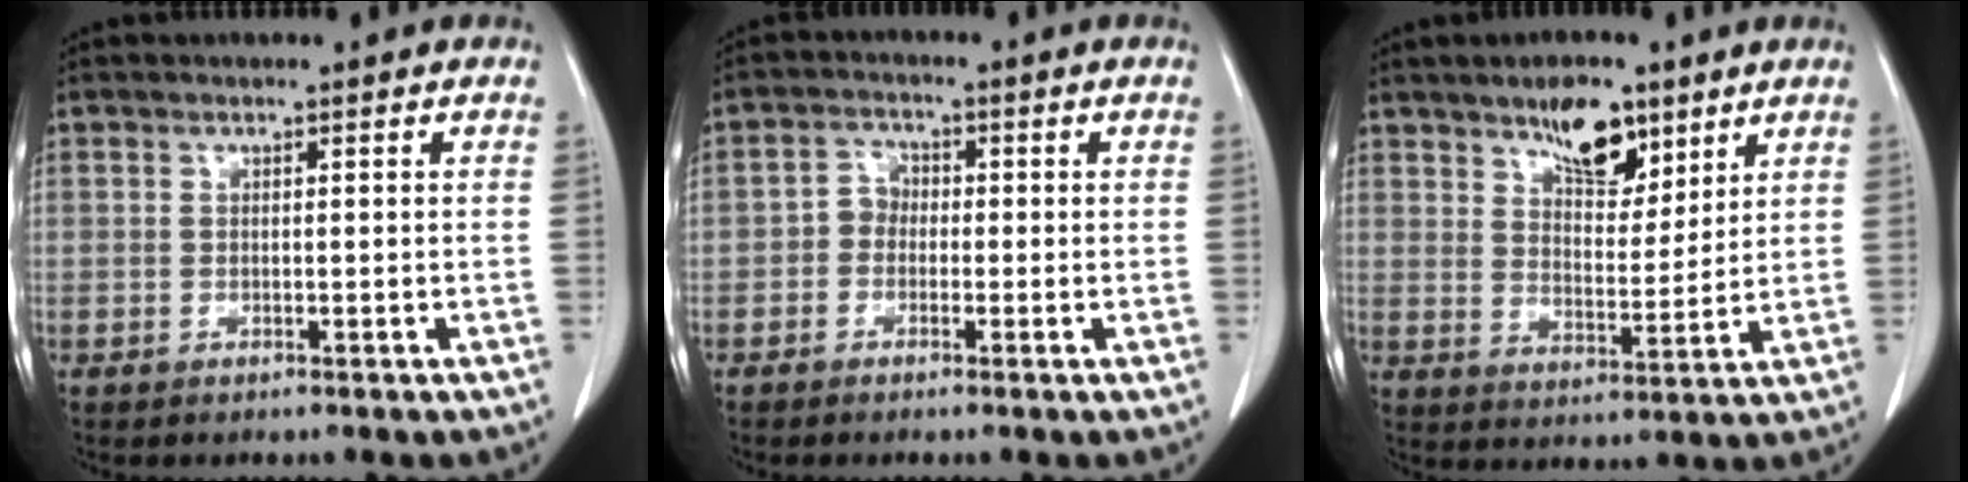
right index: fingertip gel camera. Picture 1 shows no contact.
{"total": 2.8, "force": [-0.5, 2.4, 1.3], "torque": [-0.014, 0.011, -0.015]}
{"total": 8.5, "force": [5.7, 3.6, 5.2], "torque": [-0.080, 0.000, 0.099]}